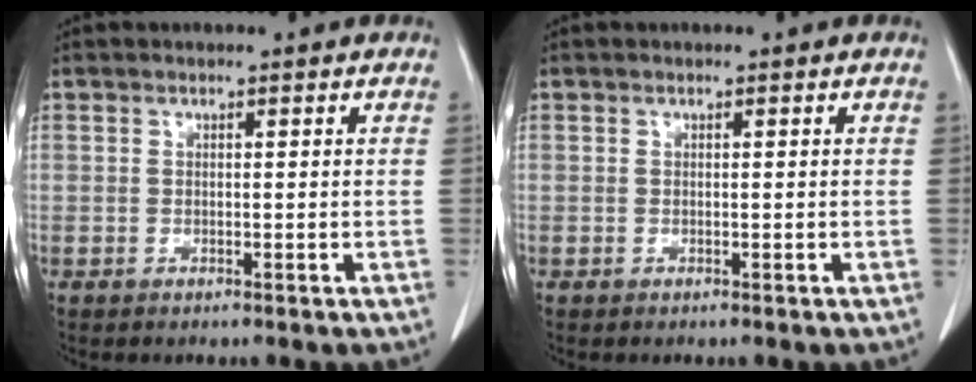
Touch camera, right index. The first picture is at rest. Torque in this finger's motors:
{"motor_torque": [0.00, 0.00, 0.01, 0.00]}